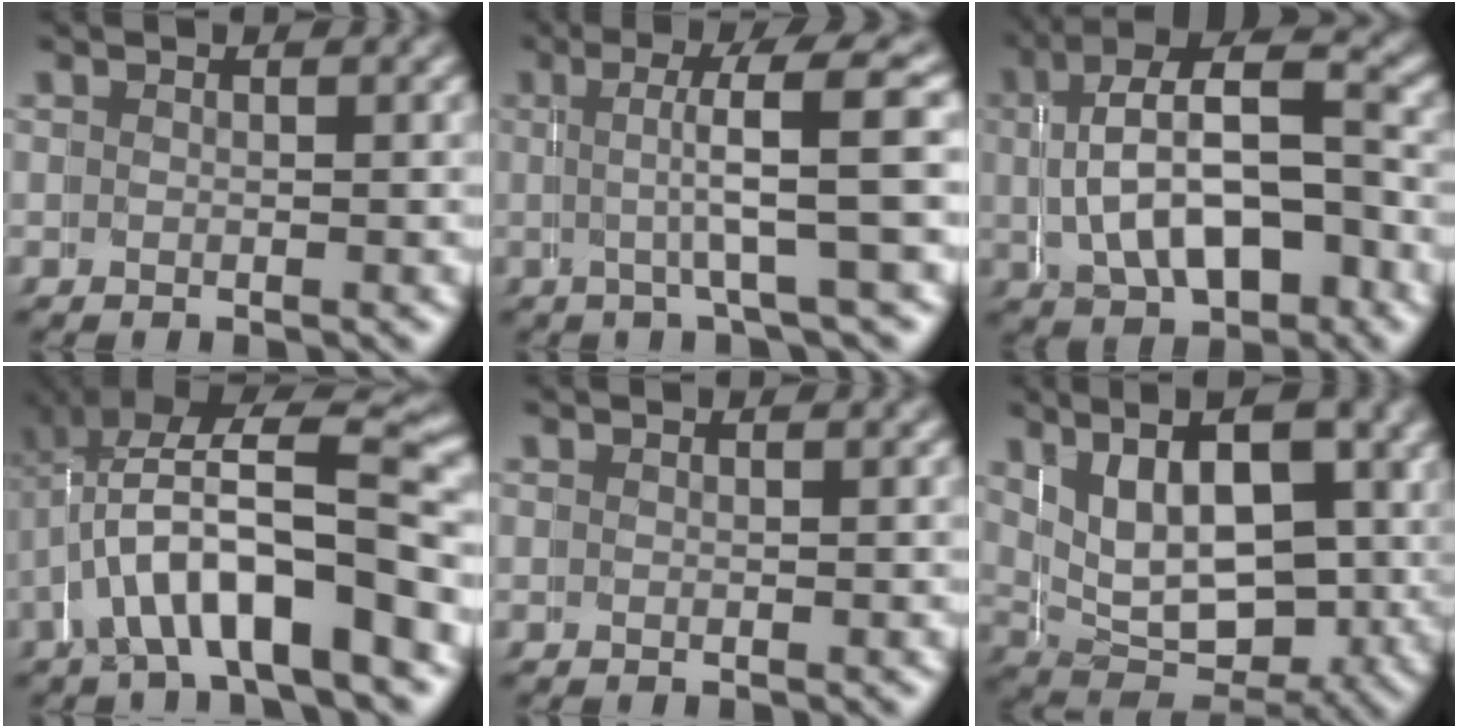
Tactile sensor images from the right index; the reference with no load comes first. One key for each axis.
{"total": 4.7, "fx": 0.6, "fy": -1.6, "fz": 4.4, "tx": -0.053, "ty": 0.011, "tz": 0.009}
{"total": 6.6, "fx": -0.2, "fy": 3.0, "fz": 5.9, "tx": -0.097, "ty": -0.011, "tz": 0.008}
{"total": 6.8, "fx": 0.1, "fy": 2.0, "fz": 6.5, "tx": -0.111, "ty": 0.002, "tz": 0.004}
{"total": 0.0}
{"total": 9.8, "fx": 1.9, "fy": 6.5, "fz": 7.1, "tx": -0.111, "ty": -0.012, "tz": 0.032}